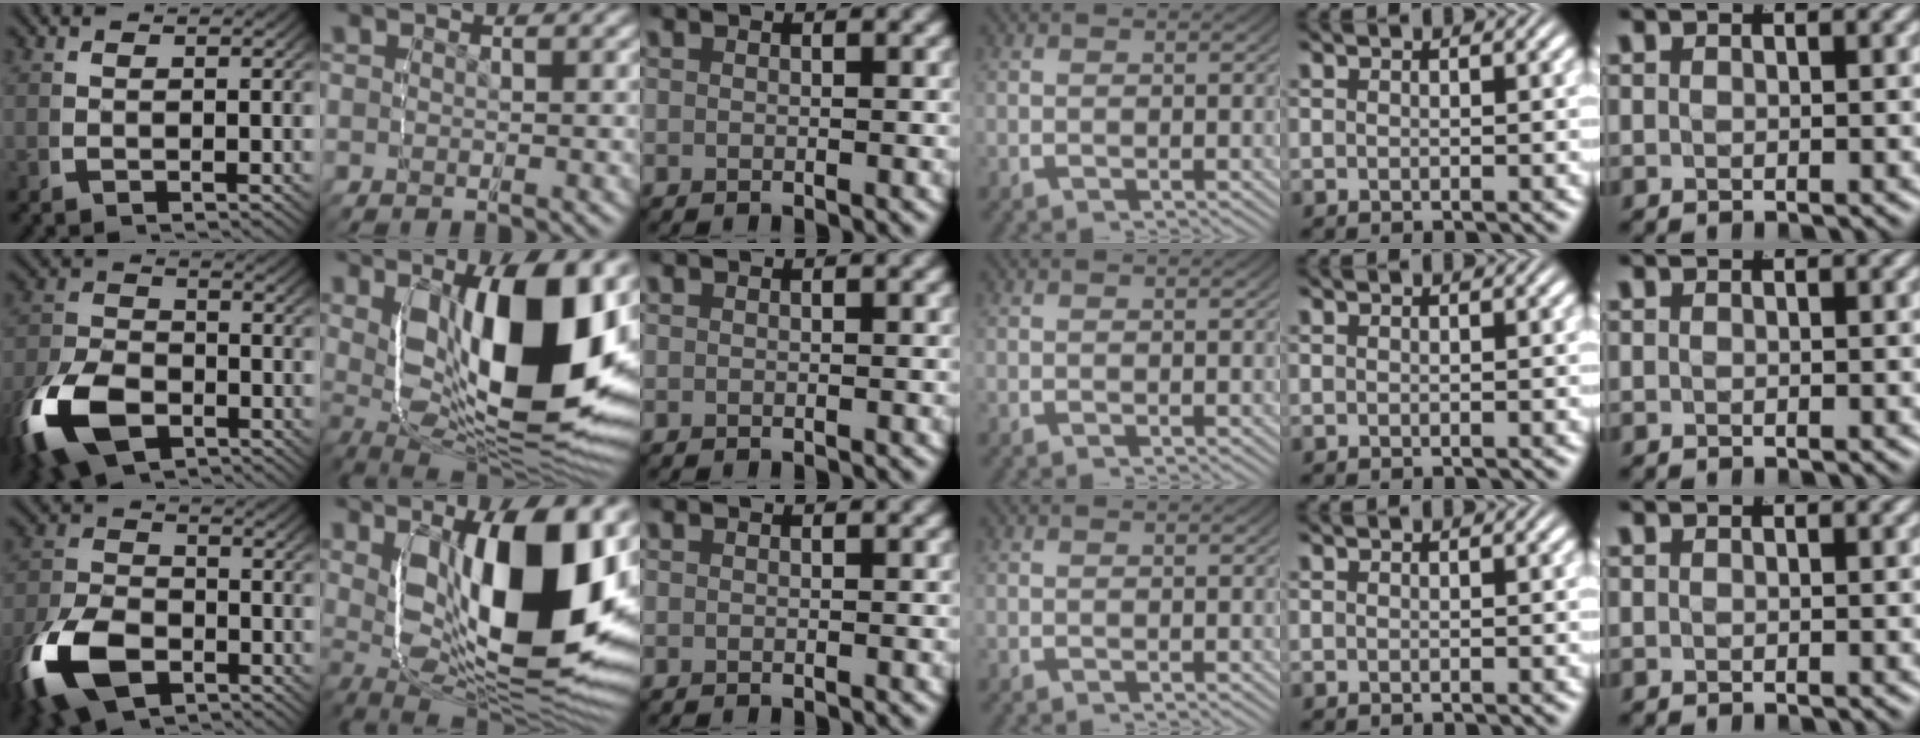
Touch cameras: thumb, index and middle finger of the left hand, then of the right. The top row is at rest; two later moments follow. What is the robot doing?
{"motion": "lift_and_place", "object": "markers"}